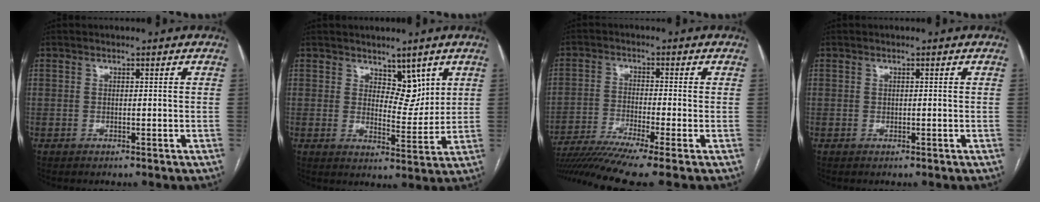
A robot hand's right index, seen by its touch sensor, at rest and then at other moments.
{"total": 5.3, "force": [3.1, 2.6, 3.3], "torque": [-0.041, -0.007, 0.053]}
{"total": 11.5, "force": [-9.2, -1.8, 6.7], "torque": [-0.105, -0.027, -0.150]}
{"total": 0.0}